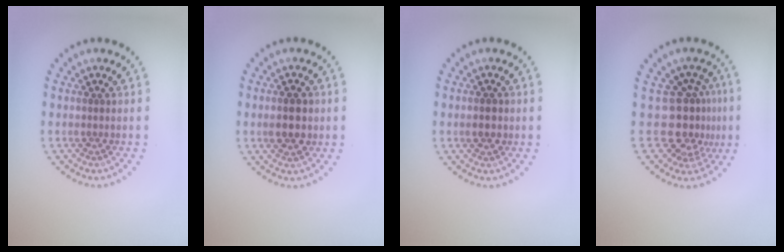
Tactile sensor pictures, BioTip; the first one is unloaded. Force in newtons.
{"total": 2.6, "press": 2.6, "slide": 0.2}
{"total": 1.6, "press": 1.6, "slide": 0.1}
{"total": 4.1, "press": 3.0, "slide": 2.7}